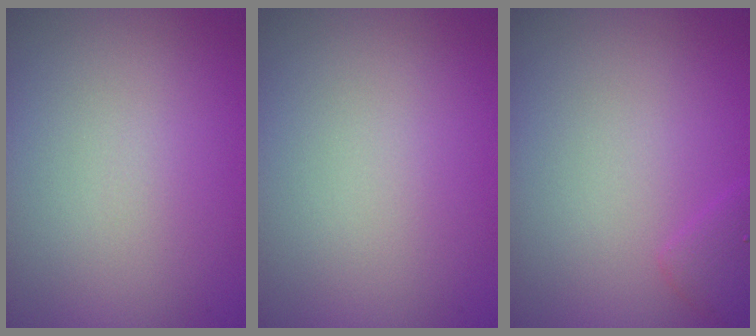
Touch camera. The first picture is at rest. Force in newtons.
{"total": 0.0}
{"total": 1.3, "press": 1.3, "slide": 0.2}